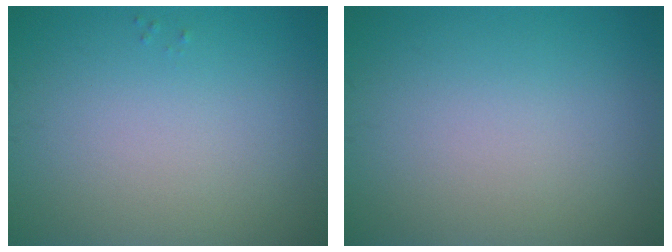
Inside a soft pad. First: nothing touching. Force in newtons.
{"total": 0.0}